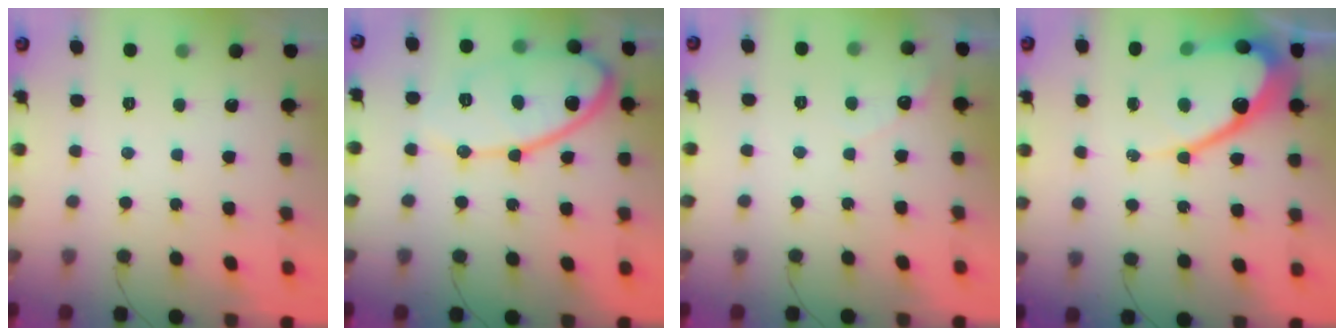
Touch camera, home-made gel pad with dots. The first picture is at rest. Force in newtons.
{"total": 14.1, "press": 14.1, "slide": 0.9}
{"total": 2.8, "press": 2.8, "slide": 0.1}
{"total": 16.2, "press": 16.2, "slide": 1.2}